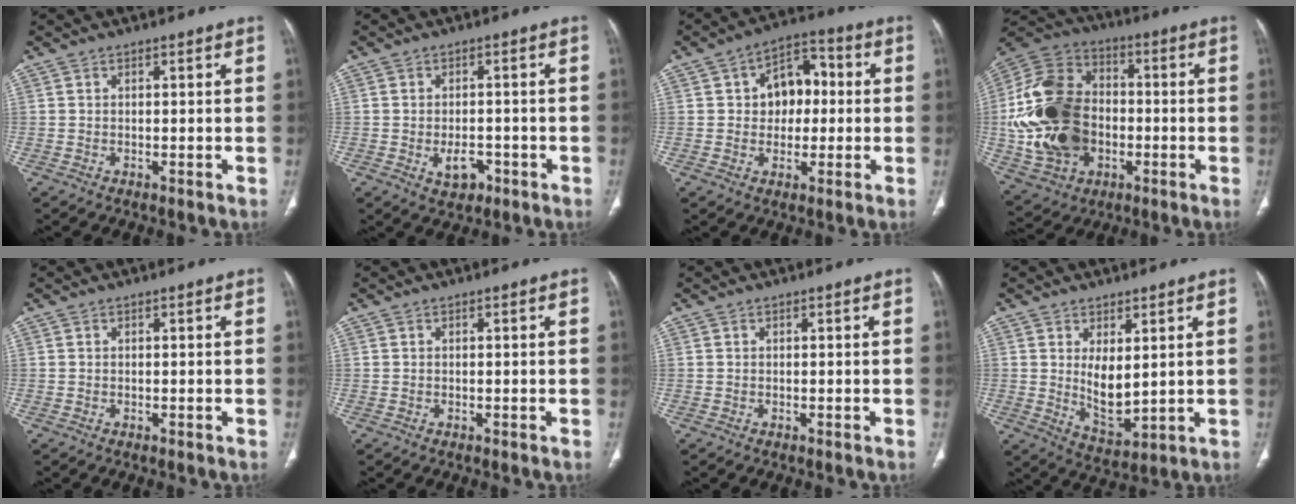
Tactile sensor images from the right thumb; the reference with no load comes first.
{"total": 4.2, "force": [-1.5, 2.7, 2.8], "torque": [-0.033, 0.008, -0.017]}
{"total": 10.0, "force": [0.8, 7.3, 6.8], "torque": [-0.061, 0.027, 0.008]}
{"total": 23.3, "force": [-2.5, 17.2, 15.5], "torque": [-0.299, 0.019, -0.037]}
{"total": 0.0}
{"total": 0.0}
{"total": 0.0}
{"total": 7.1, "force": [1.7, 3.3, 6.0], "torque": [-0.086, -0.029, 0.046]}